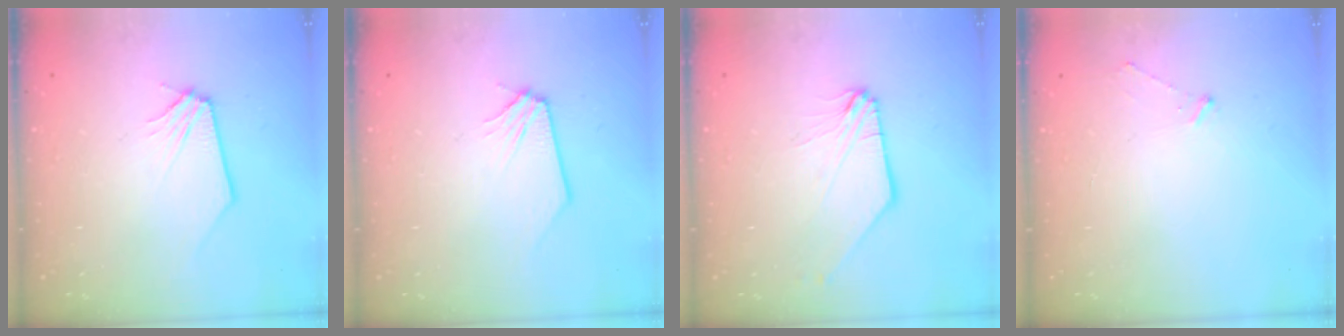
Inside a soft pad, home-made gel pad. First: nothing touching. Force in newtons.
{"total": 0.0}
{"total": 1.9, "press": 1.9, "slide": 0.5}
{"total": 3.5, "press": 3.4, "slide": 0.4}